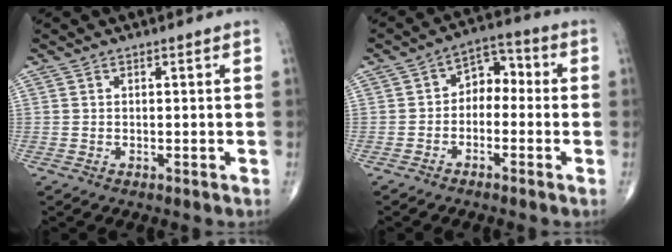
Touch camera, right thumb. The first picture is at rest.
{"total": 6.2, "force": [-0.9, 4.6, 4.1], "torque": [-0.033, 0.036, -0.034]}